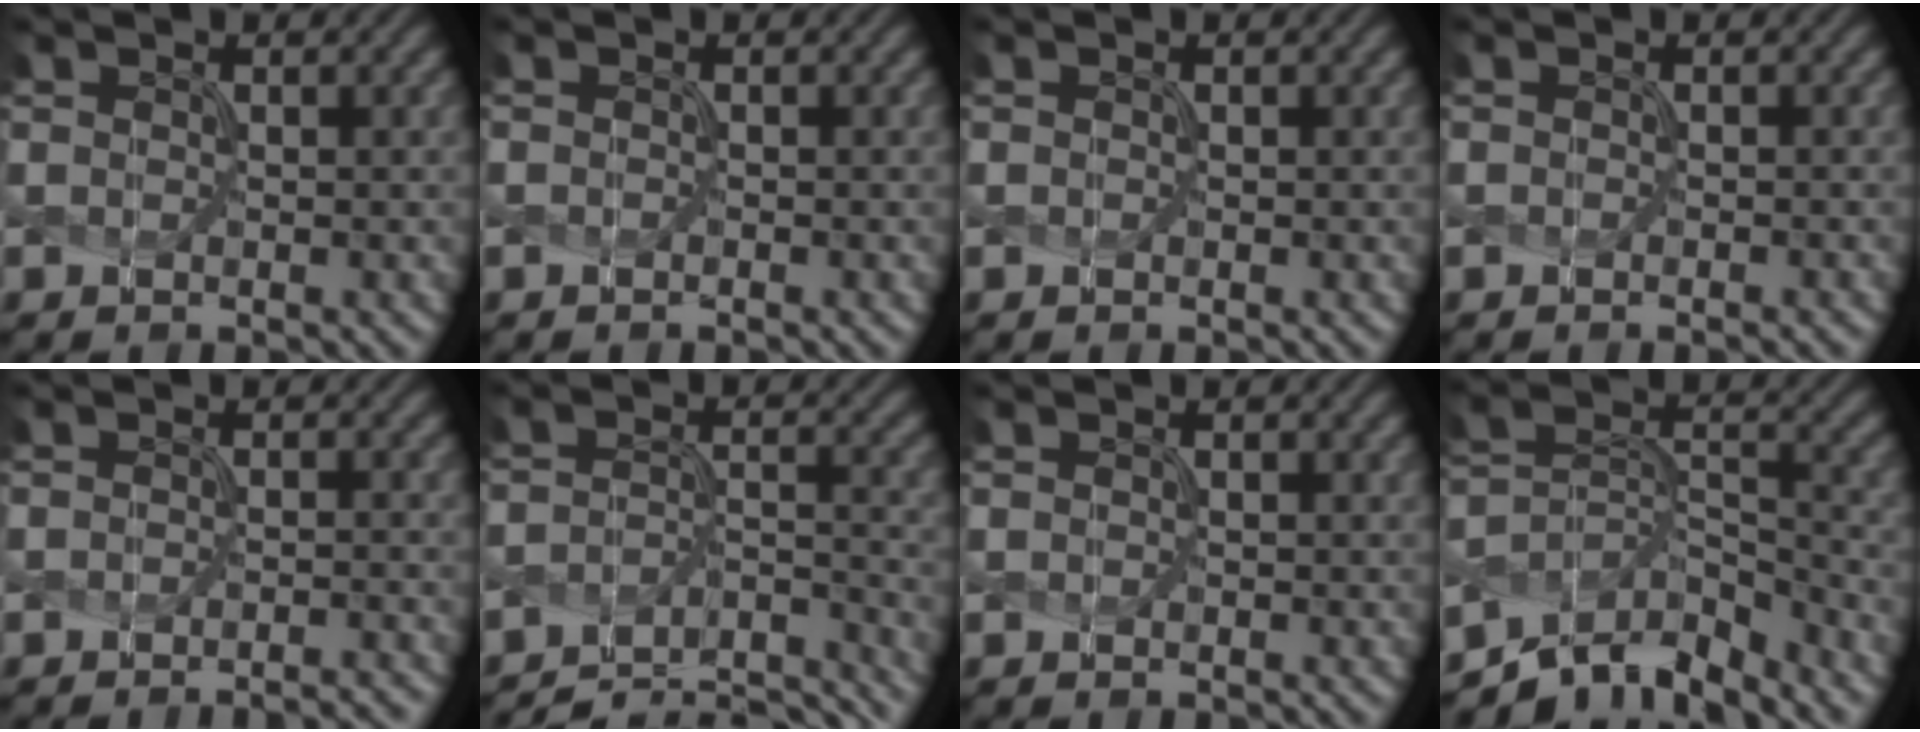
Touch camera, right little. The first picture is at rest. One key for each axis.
{"total": 0.0}
{"total": 0.0}
{"total": 0.8, "fx": -0.4, "fy": 0.3, "fz": 0.6, "tx": 0.000, "ty": -0.001, "tz": -0.008}
{"total": 2.6, "fx": -1.8, "fy": 0.7, "fz": 1.7, "tx": -0.007, "ty": 0.005, "tz": -0.024}
{"total": 9.9, "fx": -8.8, "fy": 2.4, "fz": 3.9, "tx": -0.051, "ty": 0.000, "tz": -0.128}
{"total": 0.0}
{"total": 7.5, "fx": -6.3, "fy": 2.8, "fz": 3.0, "tx": -0.044, "ty": -0.006, "tz": -0.117}